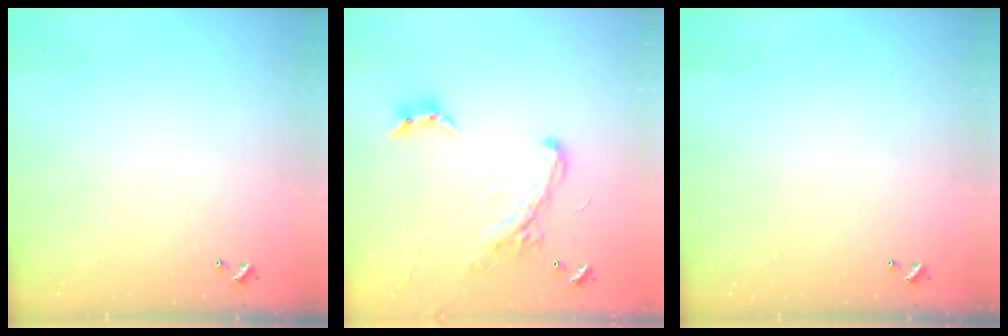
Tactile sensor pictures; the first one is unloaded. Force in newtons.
{"total": 2.2, "press": 2.2, "slide": 0.1}
{"total": 0.0}